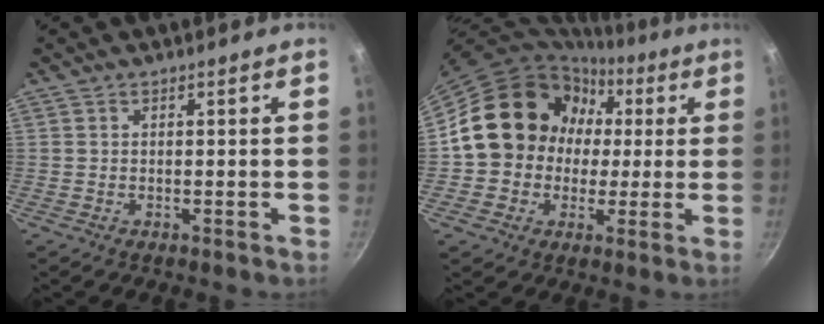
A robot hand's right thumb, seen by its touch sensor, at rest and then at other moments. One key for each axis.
{"total": 16.4, "fx": 1.4, "fy": 14.7, "fz": 7.0, "tx": -0.079, "ty": 0.036, "tz": 0.023}